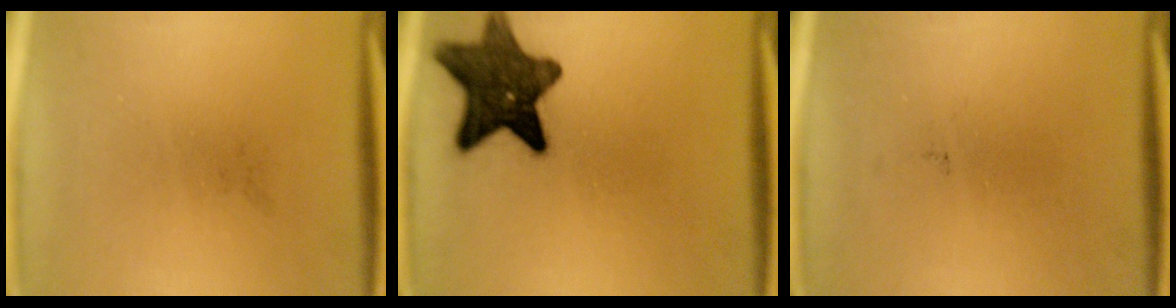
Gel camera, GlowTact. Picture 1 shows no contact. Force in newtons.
{"total": 12.8}
{"total": 0.0}